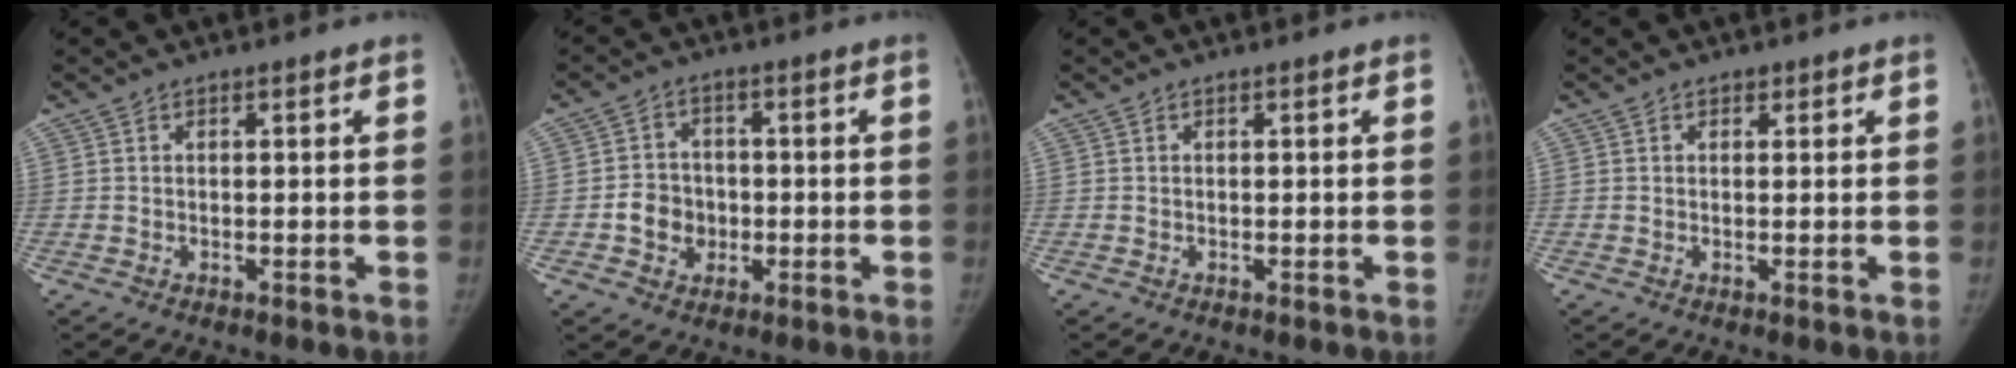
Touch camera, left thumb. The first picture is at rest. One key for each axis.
{"total": 6.2, "fx": -1.3, "fy": 5.5, "fz": 2.6, "tx": -0.017, "ty": 0.015, "tz": -0.024}
{"total": 0.0}
{"total": 0.8, "fx": 0.5, "fy": 0.6, "fz": 0.2, "tx": 0.004, "ty": -0.002, "tz": 0.005}